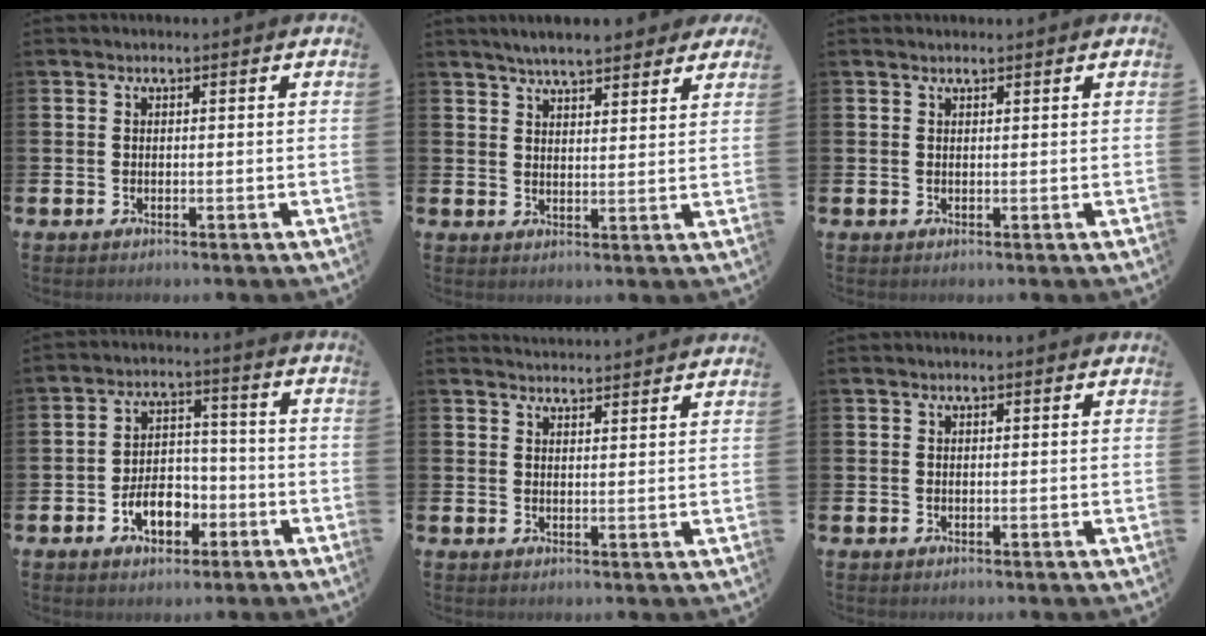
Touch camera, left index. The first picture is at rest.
{"total": 5.3, "force": [5.0, 0.8, 1.5], "torque": [-0.036, -0.018, 0.089]}
{"total": 0.8, "force": [0.8, 0.1, 0.2], "torque": [0.010, -0.005, 0.011]}
{"total": 5.8, "force": [-2.7, 3.8, 3.5], "torque": [-0.045, 0.008, -0.053]}
{"total": 3.0, "force": [3.0, -0.1, -0.2], "torque": [0.004, -0.020, 0.053]}
{"total": 0.5, "force": [0.4, 0.0, 0.4], "torque": [-0.001, -0.001, 0.005]}